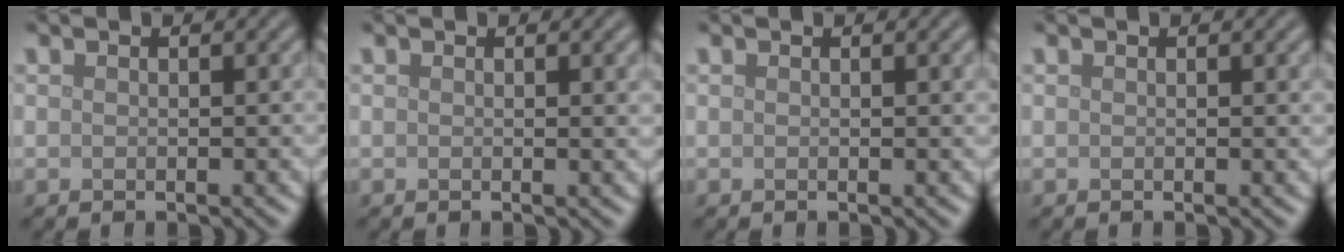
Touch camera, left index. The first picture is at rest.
{"total": 0.9, "force": [0.3, 0.3, 0.8], "torque": [-0.007, 0.002, 0.003]}
{"total": 0.6, "force": [0.2, 0.1, 0.6], "torque": [-0.006, 0.003, 0.003]}
{"total": 0.0}